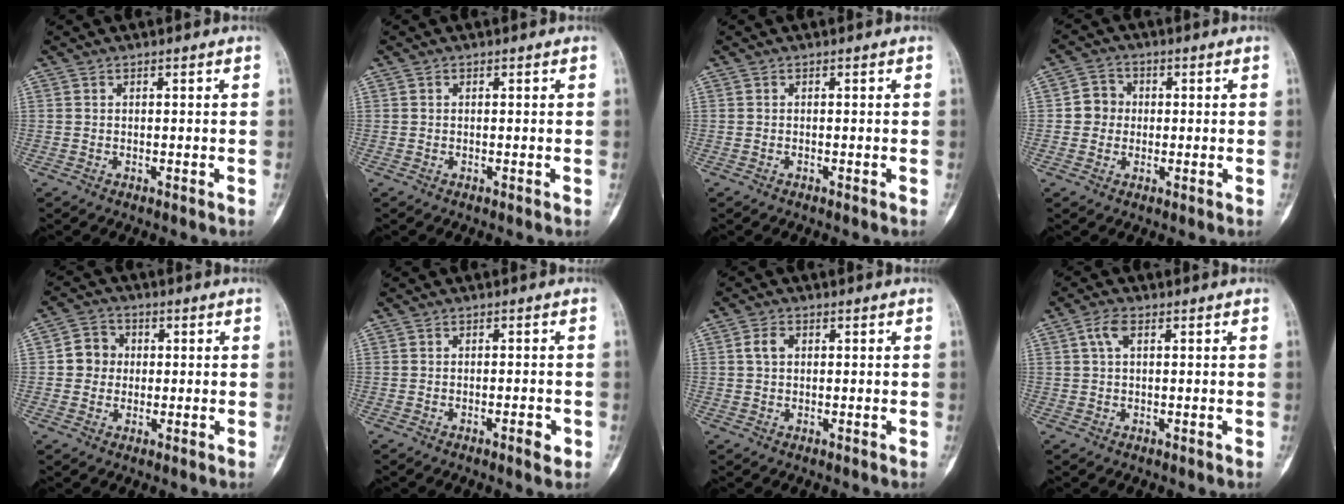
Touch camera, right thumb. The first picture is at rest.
{"total": 0.0}
{"total": 0.0}
{"total": 4.4, "force": [0.0, 4.2, 1.4], "torque": [0.003, 0.010, -0.008]}
{"total": 5.3, "force": [0.3, 5.0, 1.9], "torque": [-0.003, 0.009, -0.003]}
{"total": 2.5, "force": [-1.2, 0.7, 2.1], "torque": [-0.030, 0.002, -0.017]}
{"total": 2.7, "force": [0.6, 1.9, 1.9], "torque": [-0.037, 0.007, 0.011]}
{"total": 3.1, "force": [1.0, 1.5, 2.5], "torque": [-0.056, 0.010, 0.020]}